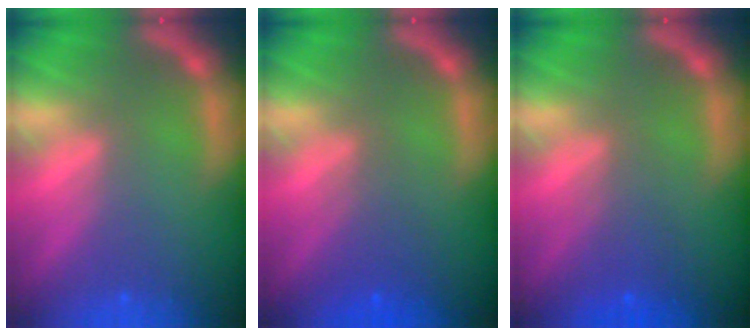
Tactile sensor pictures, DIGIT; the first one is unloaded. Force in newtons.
{"total": 2.5}
{"total": 2.5}